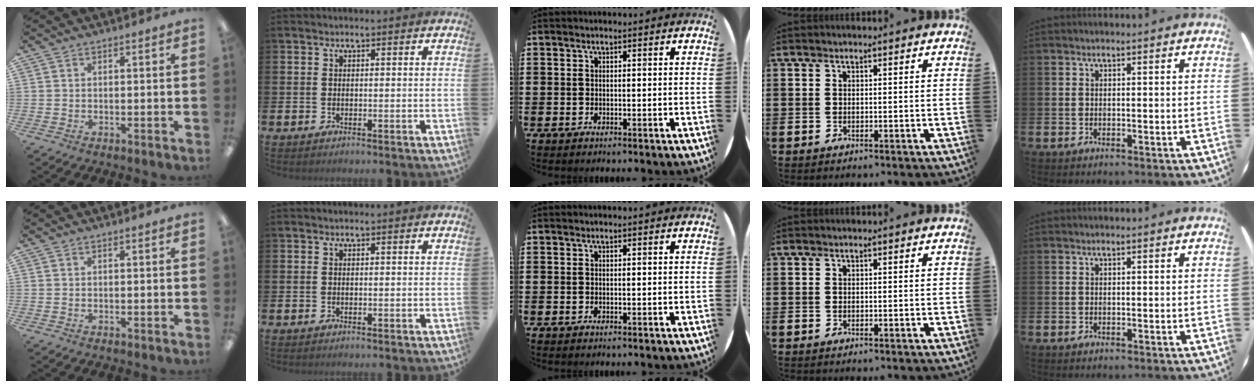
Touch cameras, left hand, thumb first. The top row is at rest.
{}